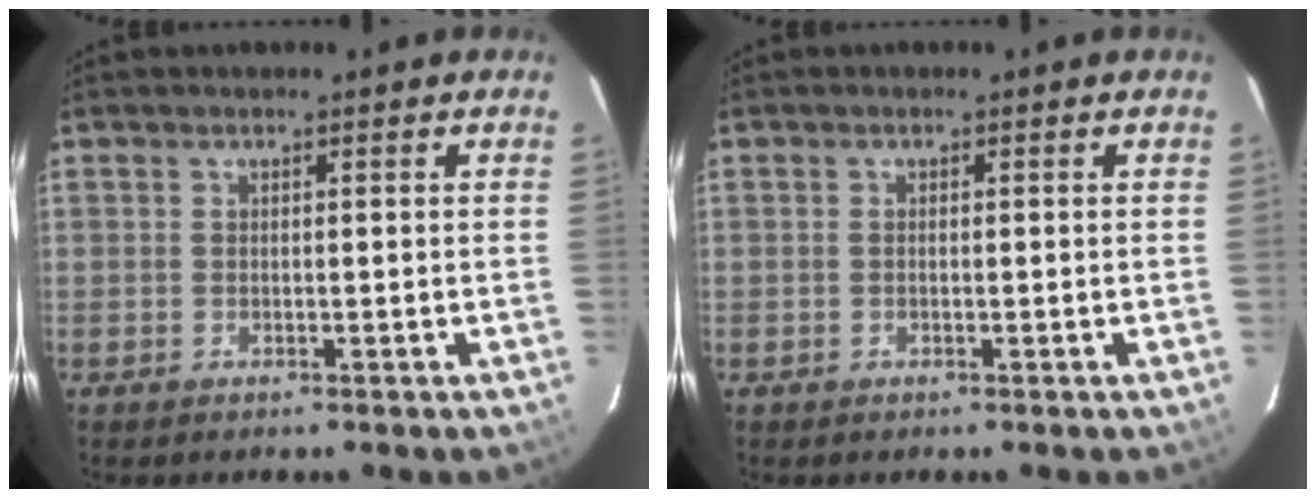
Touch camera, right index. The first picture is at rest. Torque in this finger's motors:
{"motor_torque": [-0.20, 0.14, -0.03, 0.00]}